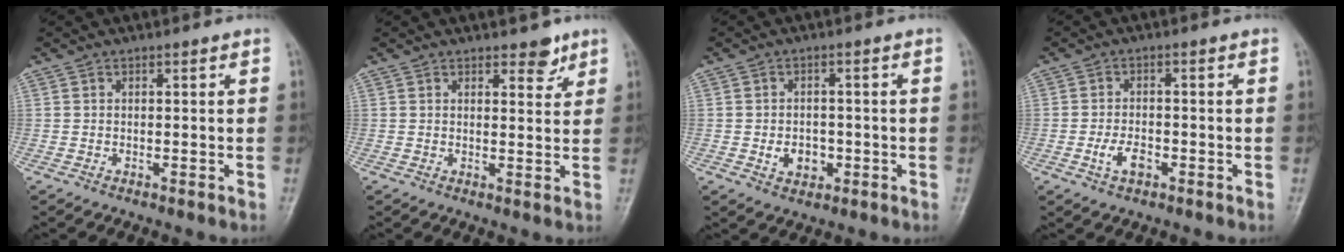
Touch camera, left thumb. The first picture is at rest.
{"total": 3.5, "force": [2.5, 1.7, 1.8], "torque": [-0.004, -0.014, 0.033]}
{"total": 4.5, "force": [-1.2, 3.5, 2.6], "torque": [-0.024, 0.006, -0.014]}
{"total": 4.0, "force": [-1.7, 2.3, 2.8], "torque": [-0.054, 0.009, -0.030]}